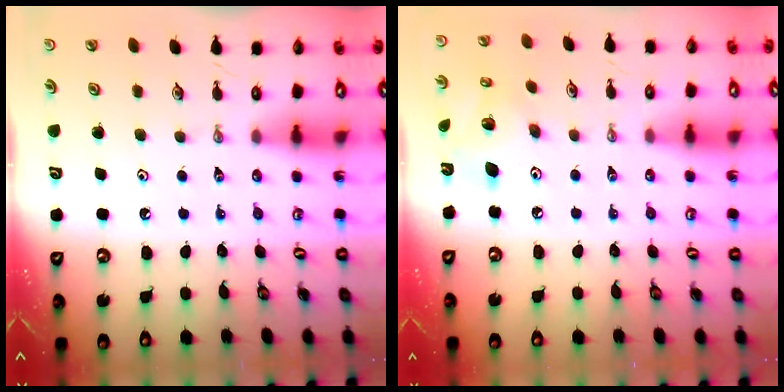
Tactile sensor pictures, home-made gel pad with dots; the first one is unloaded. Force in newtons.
{"total": 11.5, "press": 11.5, "slide": 1.1}